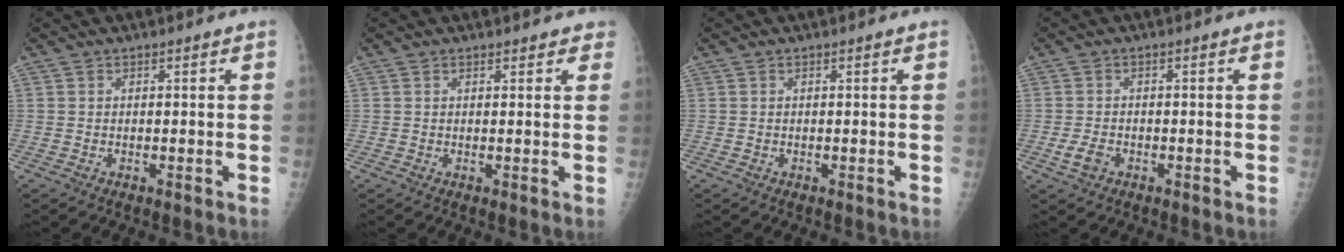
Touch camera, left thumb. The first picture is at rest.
{"total": 2.1, "force": [1.8, 1.0, 0.4], "torque": [0.021, -0.003, 0.012]}
{"total": 0.0}
{"total": 2.8, "force": [-1.3, 1.8, 1.6], "torque": [-0.035, 0.002, -0.021]}